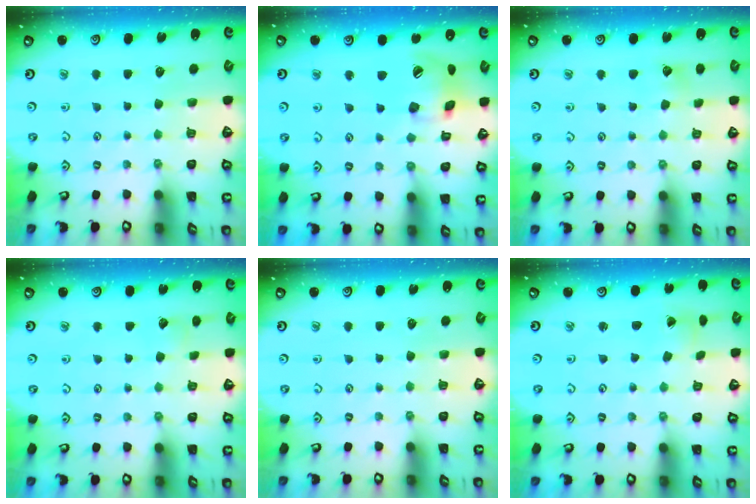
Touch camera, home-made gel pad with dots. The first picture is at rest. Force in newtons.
{"total": 16.2, "press": 16.0, "slide": 2.4}
{"total": 6.5, "press": 6.5, "slide": 0.9}
{"total": 2.9, "press": 2.9, "slide": 0.2}
{"total": 0.0}
{"total": 1.5, "press": 1.5, "slide": 0.1}